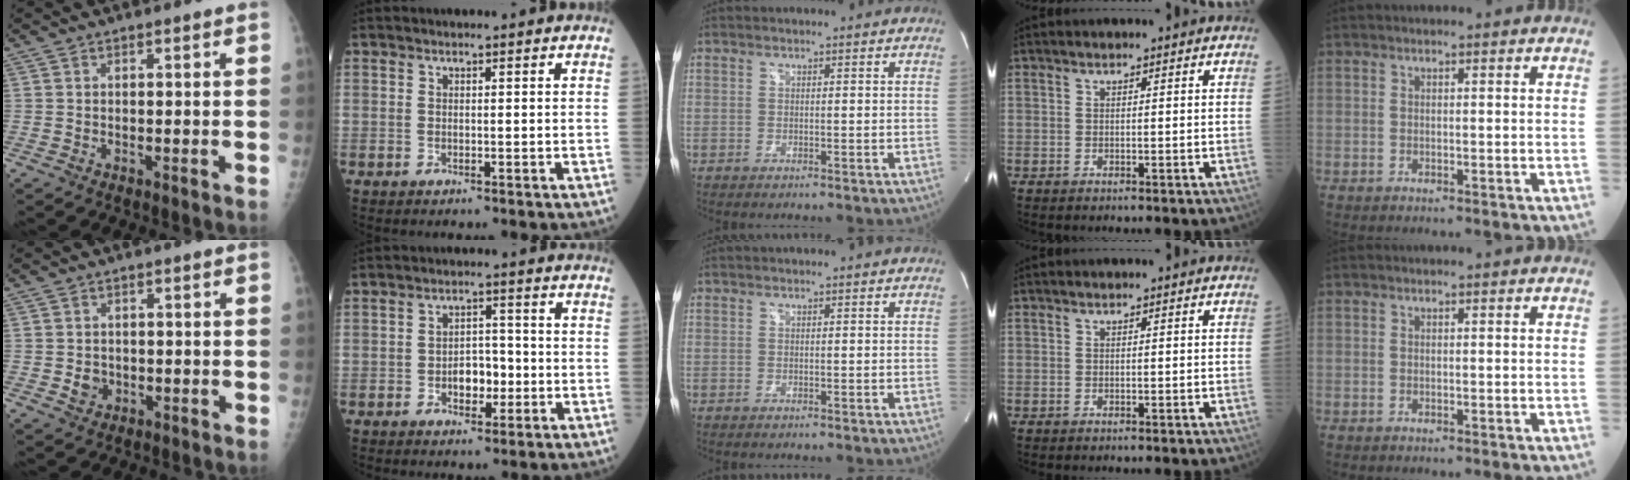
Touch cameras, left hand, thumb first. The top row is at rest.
{"thumb": {"total": 2.4, "force": [-0.5, 2.2, 1.0], "torque": [-0.006, 0.004, -0.003]}, "index": {"total": 4.4, "force": [-1.2, 2.6, 3.3], "torque": [-0.051, 0.009, -0.018]}}